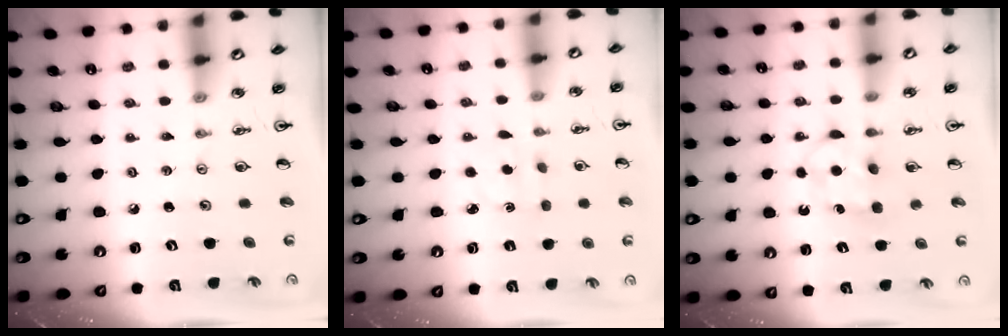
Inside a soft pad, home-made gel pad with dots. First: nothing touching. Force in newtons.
{"total": 1.6, "press": 1.5, "slide": 0.5}
{"total": 6.3, "press": 6.3, "slide": 0.5}